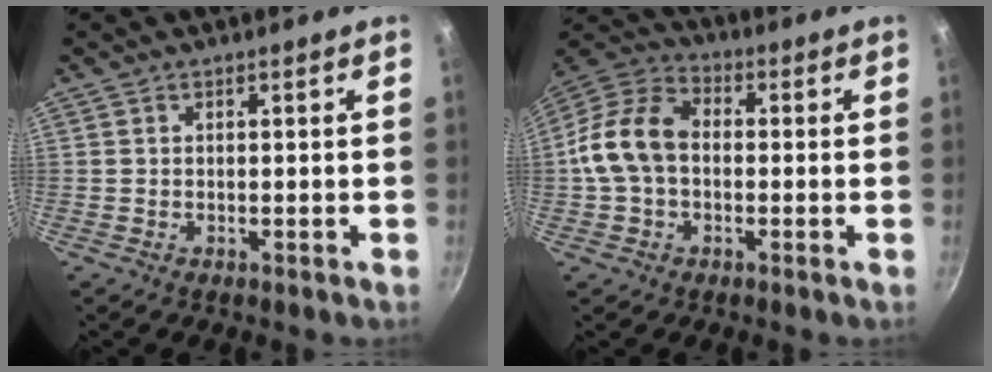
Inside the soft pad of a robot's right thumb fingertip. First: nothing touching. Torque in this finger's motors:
{"motor_torque": [-0.06, 0.28, 0.07, -0.06, 0.20]}